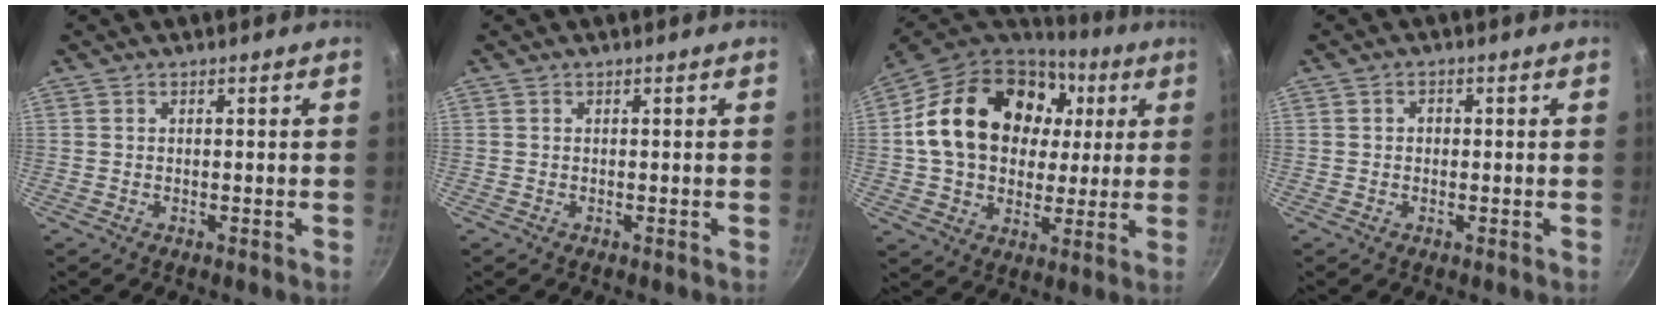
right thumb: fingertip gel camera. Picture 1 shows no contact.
{"total": 0.0}
{"total": 25.2, "force": [5.3, 18.7, 16.0], "torque": [-0.267, 0.022, 0.090]}
{"total": 1.1, "force": [0.0, 0.9, 0.5], "torque": [-0.006, 0.005, 0.001]}